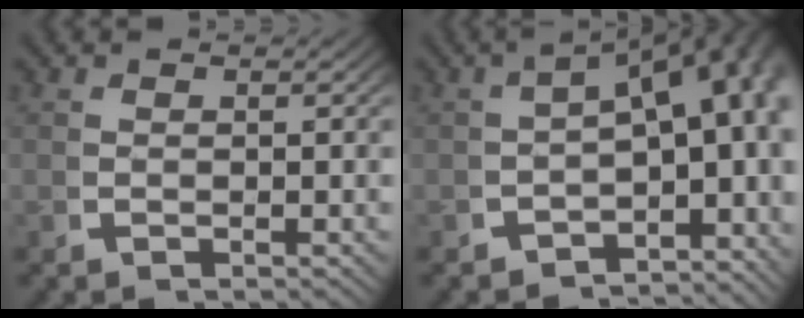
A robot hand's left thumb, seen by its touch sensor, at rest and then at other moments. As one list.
[{"total": 11.8, "force": [-1.0, 6.8, 9.6], "torque": [-0.102, -0.013, -0.018]}]